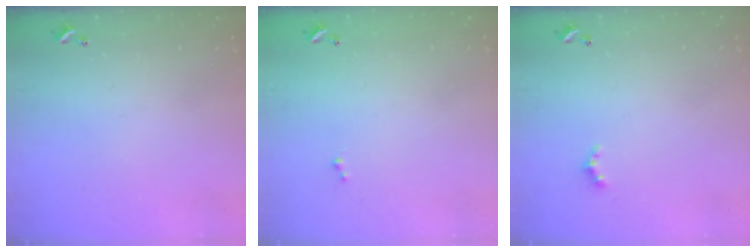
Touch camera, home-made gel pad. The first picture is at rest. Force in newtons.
{"total": 1.2, "press": 1.2, "slide": 0.2}
{"total": 2.4, "press": 2.4, "slide": 0.6}